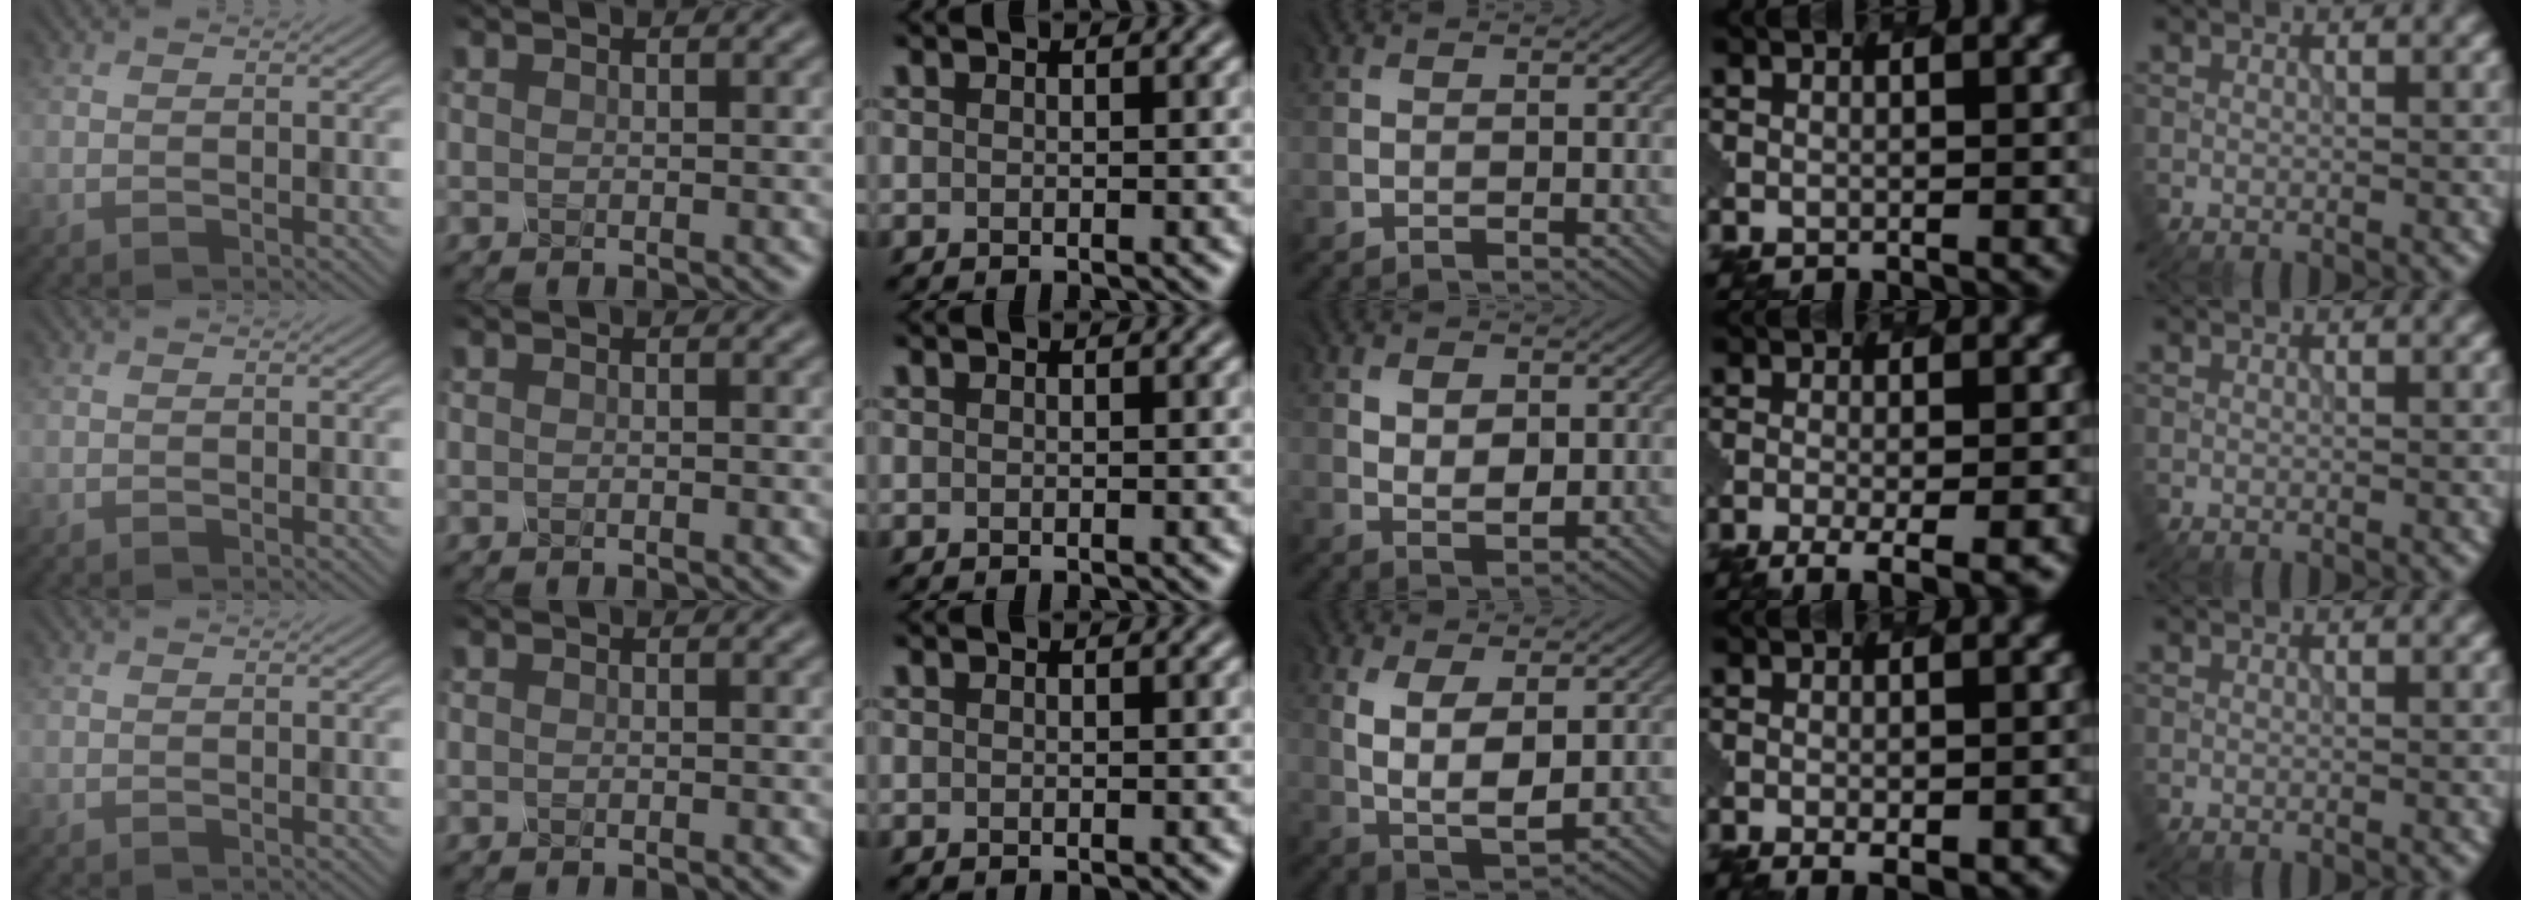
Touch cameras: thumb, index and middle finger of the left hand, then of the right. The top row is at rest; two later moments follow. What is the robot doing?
{"motion": "dispense", "object": "pipette"}